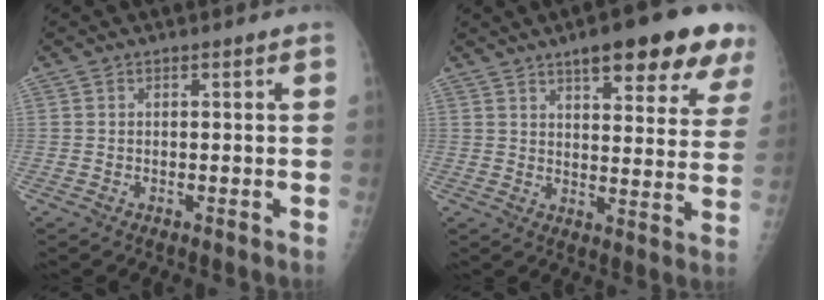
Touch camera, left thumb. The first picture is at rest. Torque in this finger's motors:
{"motor_torque": [1.53, 0.72, 1.31, -0.83, 0.18]}